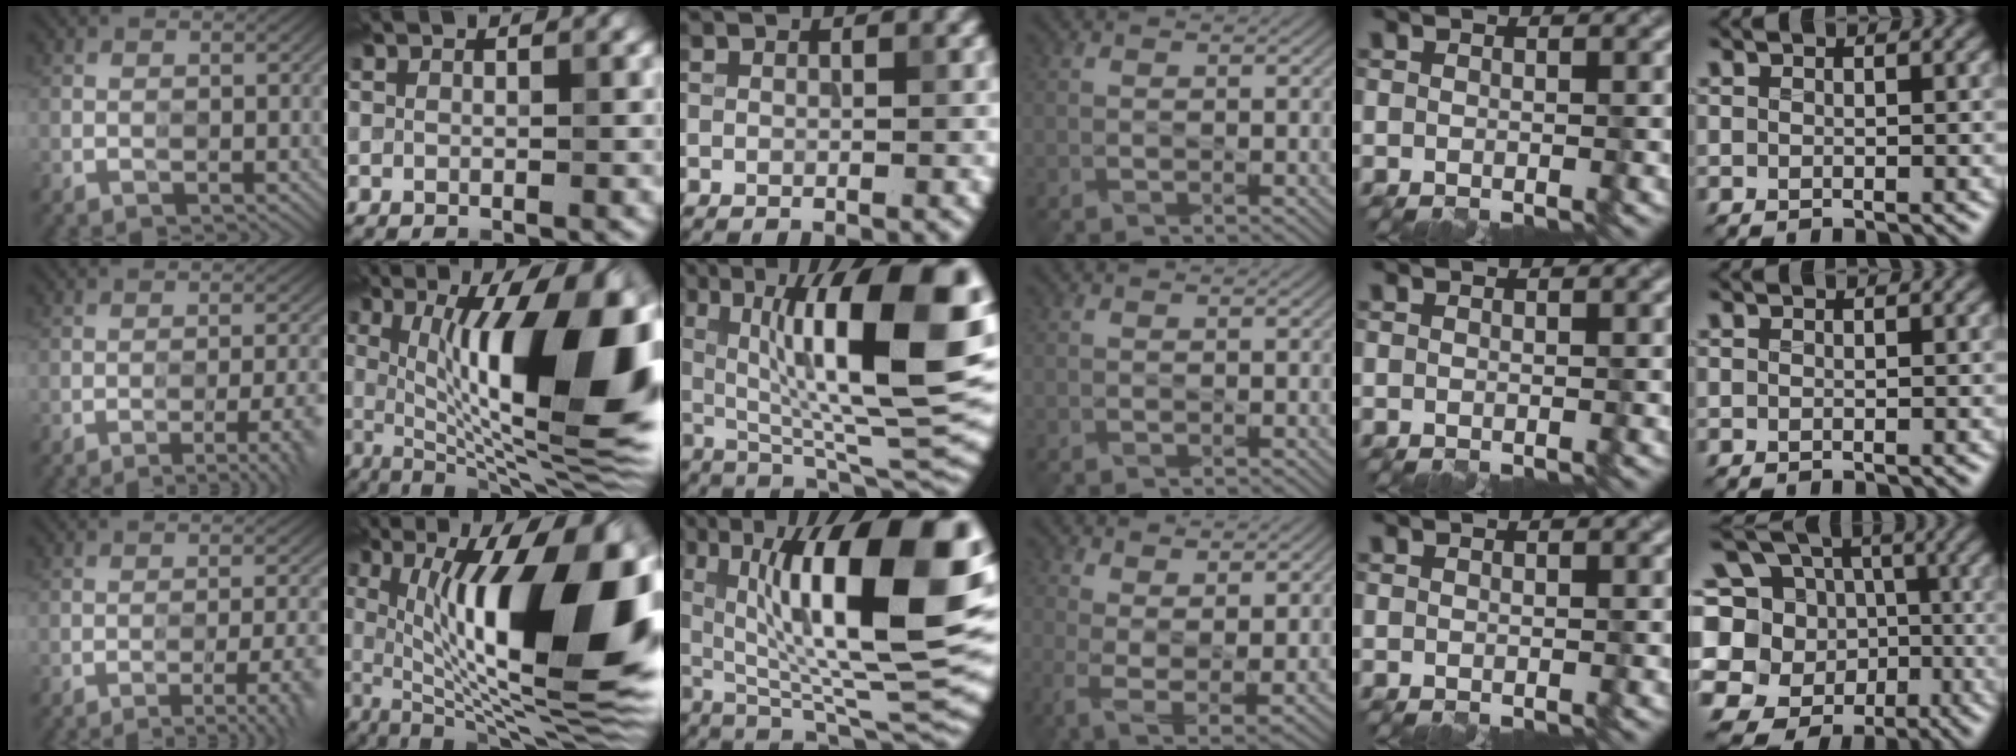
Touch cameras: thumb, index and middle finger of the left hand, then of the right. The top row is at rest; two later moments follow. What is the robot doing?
{"motion": "wipe", "object": "glass cup"}